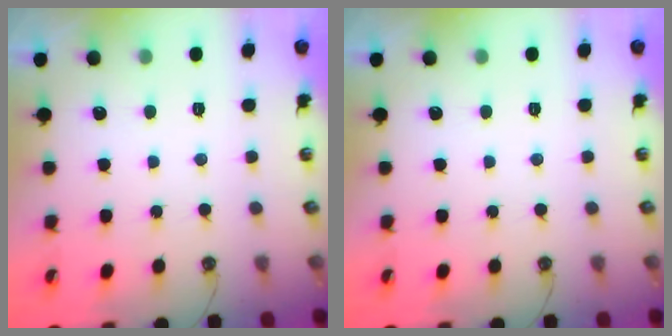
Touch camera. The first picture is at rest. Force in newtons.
{"total": 0.0}